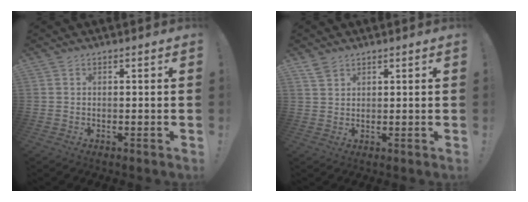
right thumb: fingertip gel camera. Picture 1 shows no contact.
{"total": 2.8, "force": [2.3, 1.2, 1.1], "torque": [-0.016, -0.014, 0.044]}